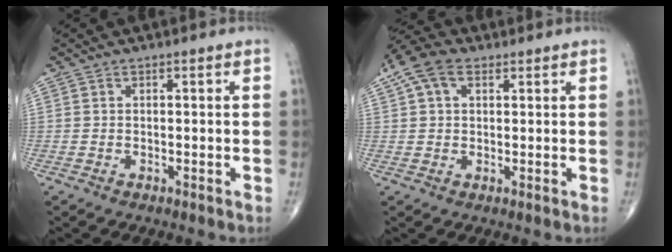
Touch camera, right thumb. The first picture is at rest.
{"total": 7.4, "force": [3.3, 4.6, 4.9], "torque": [-0.099, 0.022, 0.056]}